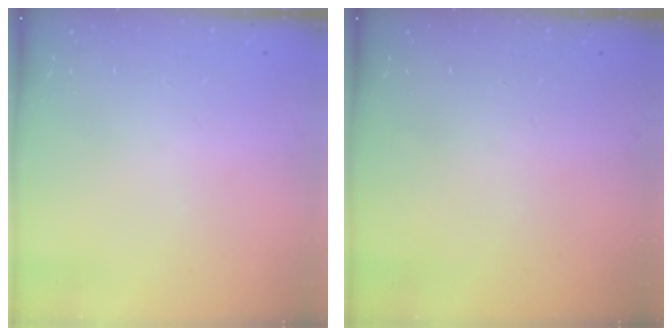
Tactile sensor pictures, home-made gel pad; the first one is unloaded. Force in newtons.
{"total": 0.0}